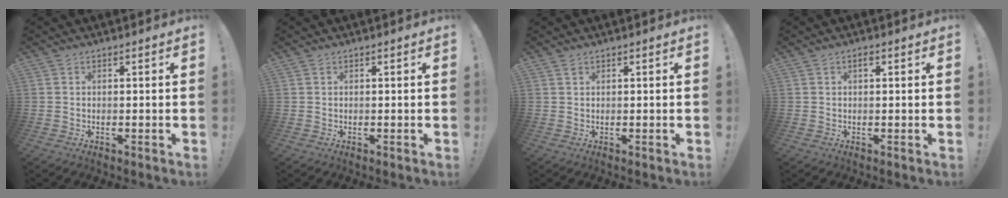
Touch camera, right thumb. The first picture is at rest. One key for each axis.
{"total": 0.0}
{"total": 0.8, "fx": 0.6, "fy": 0.3, "fz": 0.4, "tx": -0.006, "ty": 0.000, "tz": 0.010}
{"total": 1.2, "fx": 0.5, "fy": 0.5, "fz": 0.9, "tx": -0.018, "ty": 0.003, "tz": 0.007}